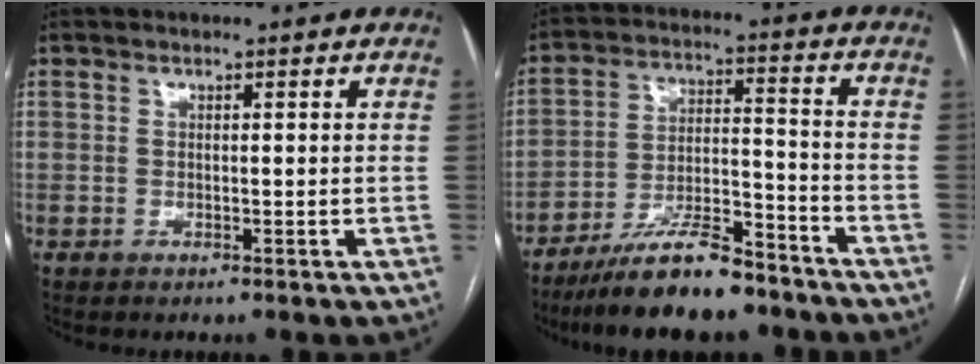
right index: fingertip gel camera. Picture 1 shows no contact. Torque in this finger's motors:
{"motor_torque": [0.66, -0.56, 0.14, 0.01]}